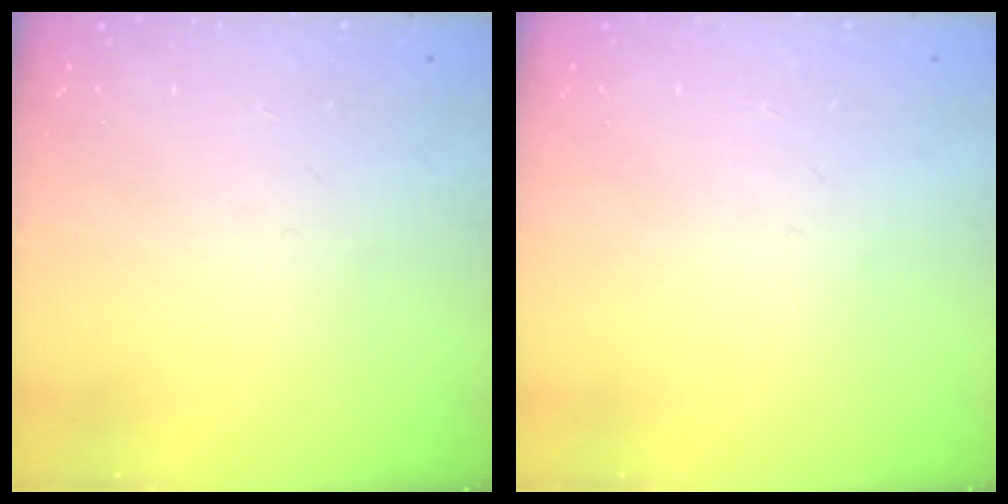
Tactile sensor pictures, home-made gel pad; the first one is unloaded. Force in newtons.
{"total": 0.0}